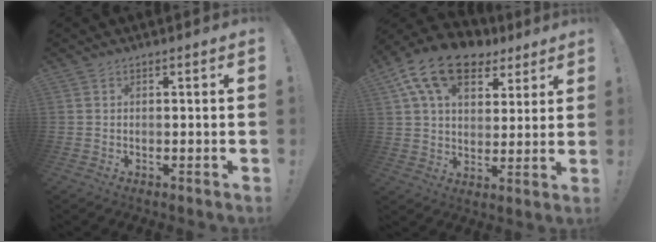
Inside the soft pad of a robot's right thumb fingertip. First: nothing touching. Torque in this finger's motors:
{"motor_torque": [1.33, 3.59, 0.78, -0.22, 0.13]}